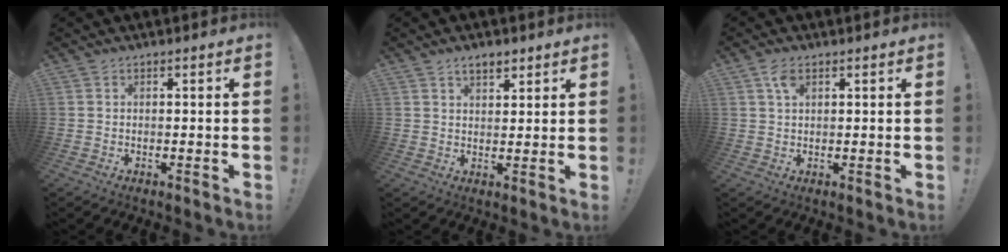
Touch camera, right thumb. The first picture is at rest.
{"total": 4.2, "force": [2.9, 2.2, 2.1], "torque": [-0.030, -0.011, 0.052]}
{"total": 3.7, "force": [1.7, 1.9, 2.7], "torque": [-0.048, -0.001, 0.029]}